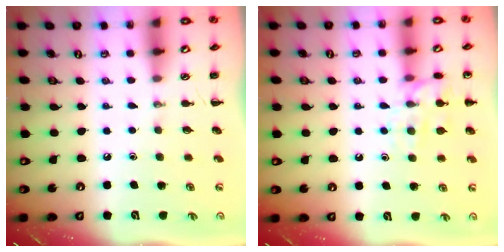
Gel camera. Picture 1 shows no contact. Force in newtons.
{"total": 12.4, "press": 12.4, "slide": 0.8}